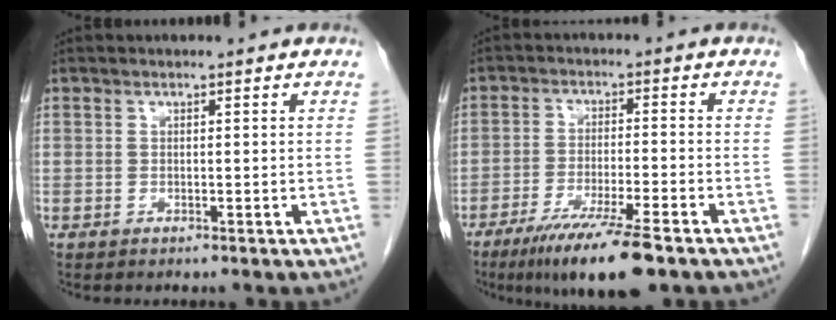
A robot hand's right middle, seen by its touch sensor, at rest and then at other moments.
{"total": 10.9, "force": [-7.4, 0.6, 8.0], "torque": [-0.136, -0.028, -0.122]}